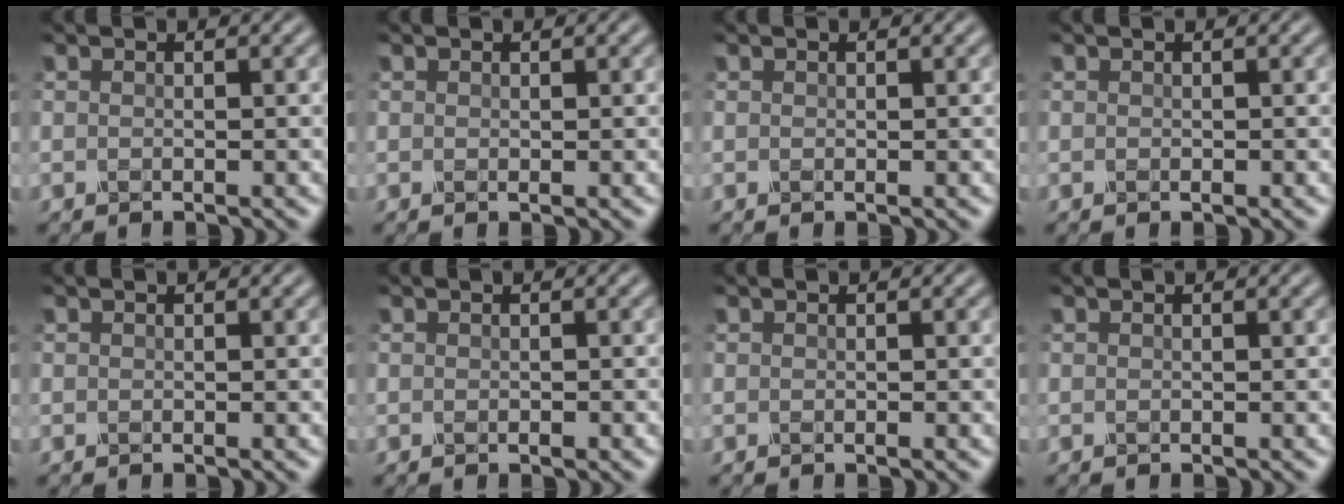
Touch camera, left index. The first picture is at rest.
{"total": 0.0}
{"total": 0.0}
{"total": 0.0}
{"total": 0.0}
{"total": 0.7, "force": [-0.5, 0.4, 0.4], "torque": [-0.006, -0.002, -0.003]}
{"total": 0.0}
{"total": 0.0}